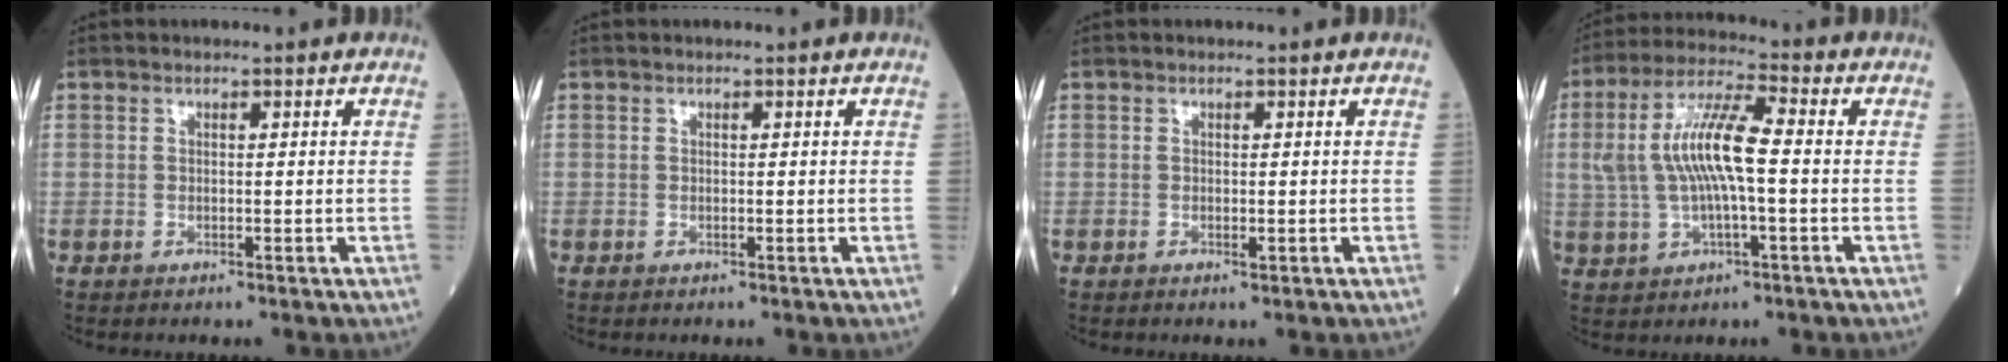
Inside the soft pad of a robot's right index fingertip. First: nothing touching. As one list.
[{"total": 0.0}, {"total": 0.6, "force": [-0.2, 0.2, 0.5], "torque": [-0.005, -0.002, -0.003]}, {"total": 11.0, "force": [0.3, 2.6, 10.6], "torque": [-0.222, 0.019, 0.006]}]